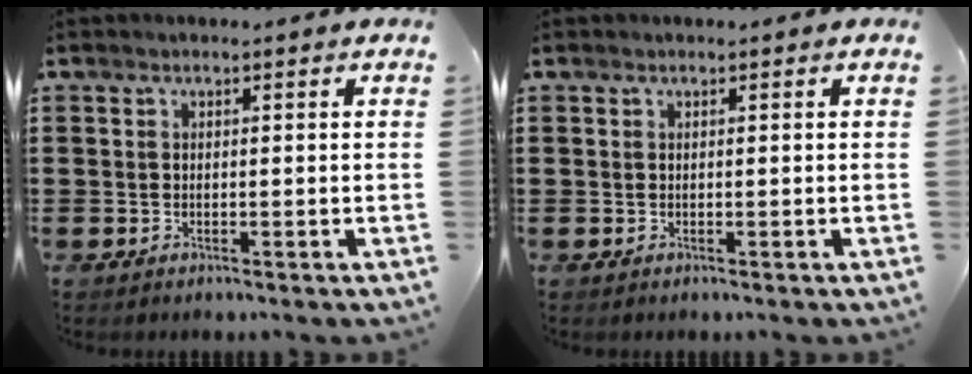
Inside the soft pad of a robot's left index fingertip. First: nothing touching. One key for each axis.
{"total": 0.0}